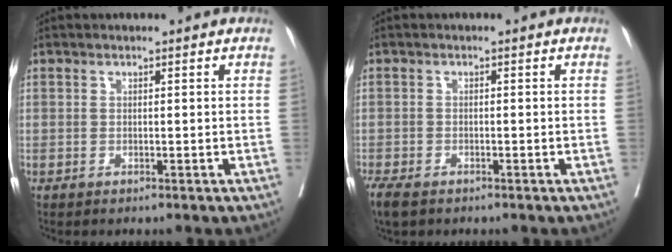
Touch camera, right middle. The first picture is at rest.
{"total": 4.8, "force": [-3.5, 2.1, 2.6], "torque": [-0.055, -0.013, -0.059]}